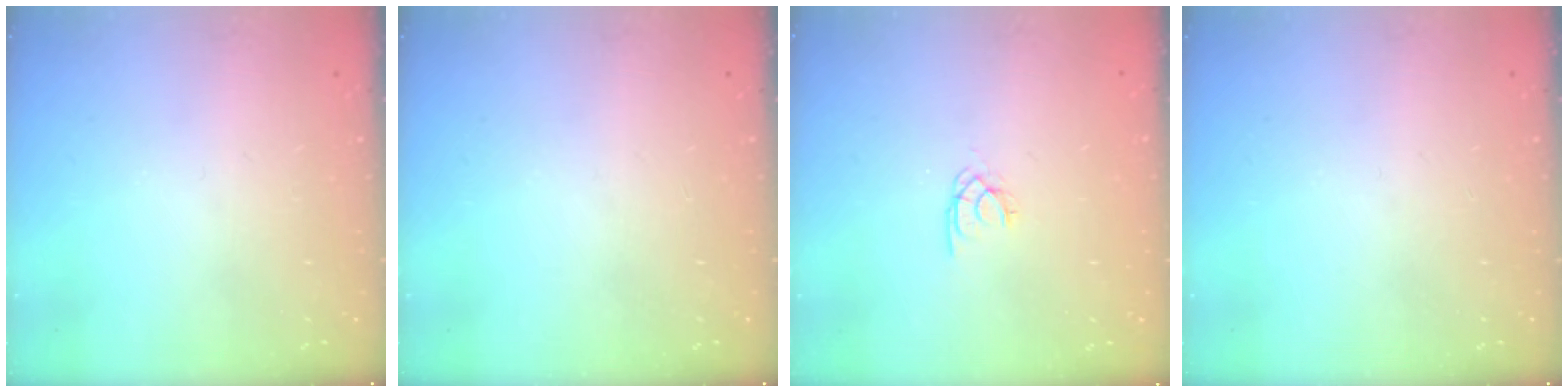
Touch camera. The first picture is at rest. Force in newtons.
{"total": 0.0}
{"total": 1.7, "press": 1.7, "slide": 0.2}
{"total": 0.0}